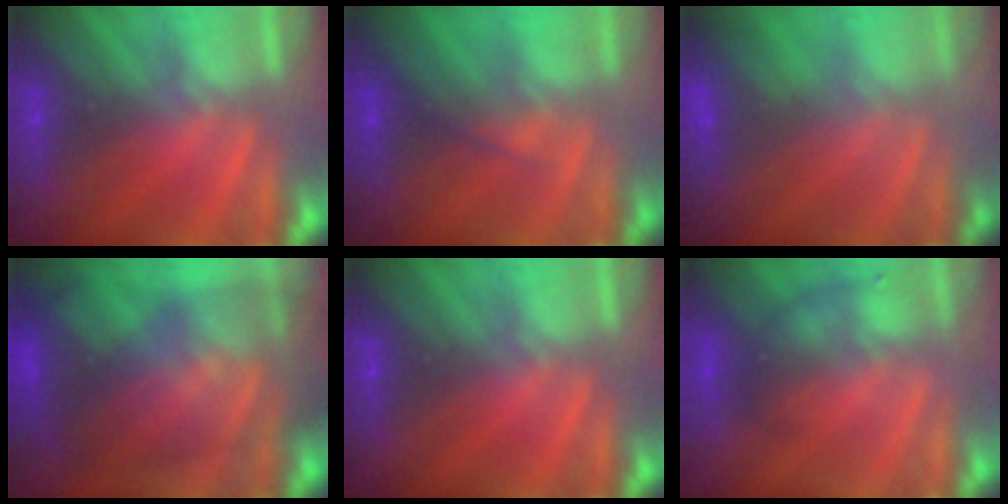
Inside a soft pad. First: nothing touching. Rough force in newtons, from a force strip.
{"total": 2.3}
{"total": 2.5}
{"total": 9.6}
{"total": 0.0}
{"total": 1.2}